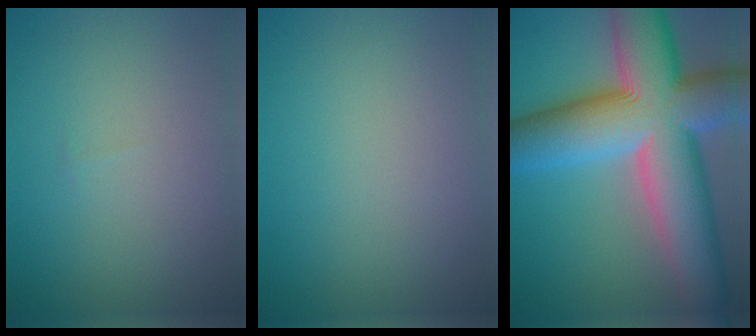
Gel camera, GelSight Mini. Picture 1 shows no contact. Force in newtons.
{"total": 0.0}
{"total": 16.4, "press": 16.3, "slide": 0.9}